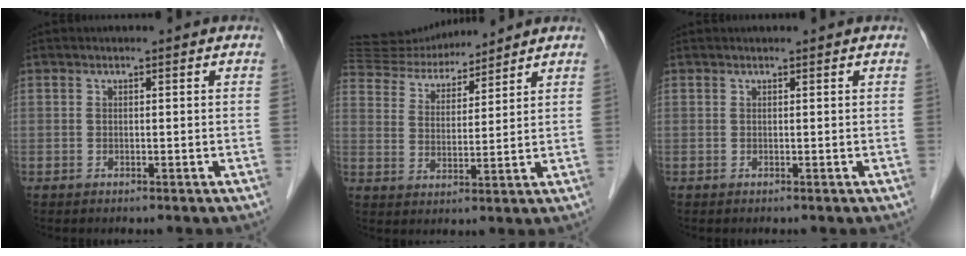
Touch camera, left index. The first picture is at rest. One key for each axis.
{"total": 12.2, "fx": 11.8, "fy": 2.2, "fz": 2.5, "tx": -0.046, "ty": 0.020, "tz": 0.216}
{"total": 1.2, "fx": 1.1, "fy": 0.4, "fz": 0.2, "tx": 0.004, "ty": 0.012, "tz": 0.017}